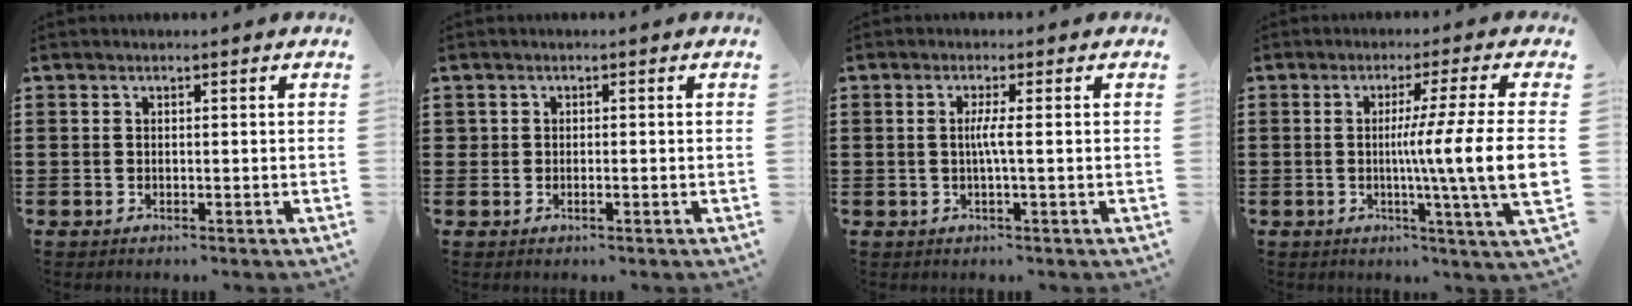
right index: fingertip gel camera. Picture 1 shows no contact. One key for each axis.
{"total": 0.7, "fx": -0.2, "fy": 0.4, "fz": 0.5, "tx": -0.010, "ty": 0.000, "tz": -0.003}
{"total": 2.6, "fx": -0.1, "fy": -0.2, "fz": 2.6, "tx": -0.048, "ty": -0.005, "tz": -0.005}
{"total": 11.3, "fx": -0.4, "fy": -1.3, "fz": 11.2, "tx": -0.200, "ty": -0.020, "tz": -0.017}